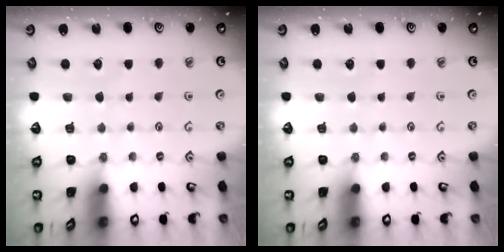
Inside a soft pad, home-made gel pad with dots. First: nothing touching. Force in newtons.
{"total": 0.0}